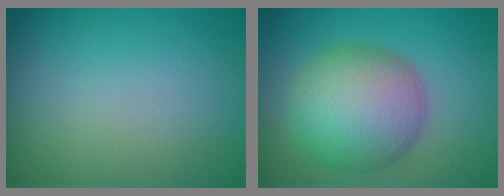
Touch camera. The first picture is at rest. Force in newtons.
{"total": 8.7, "press": 8.7, "slide": 0.2}